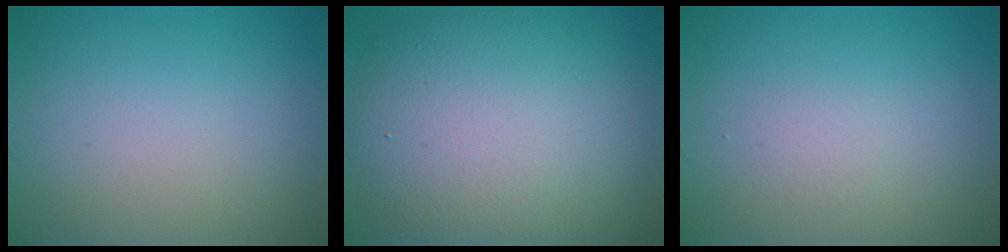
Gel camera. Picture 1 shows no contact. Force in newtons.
{"total": 11.8, "press": 11.8, "slide": 0.8}
{"total": 1.0, "press": 1.0, "slide": 0.1}